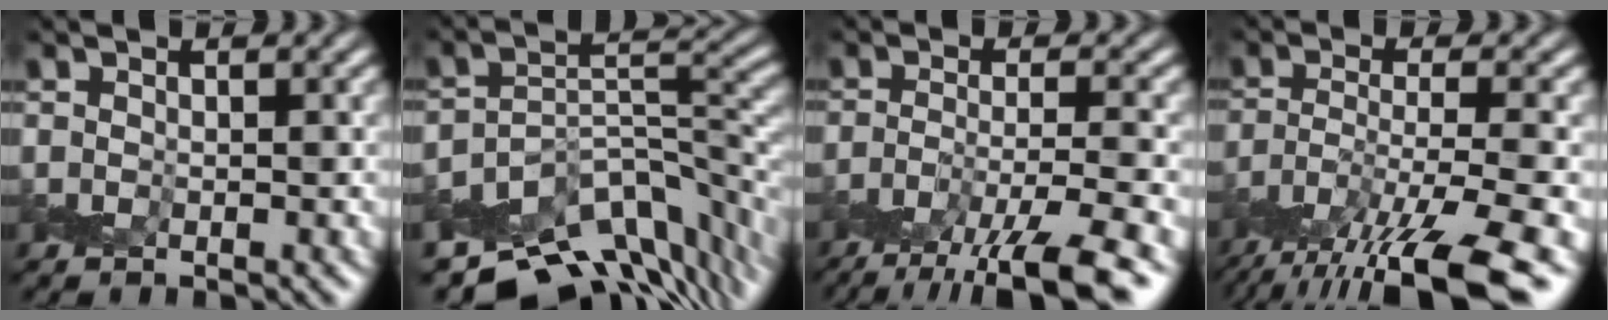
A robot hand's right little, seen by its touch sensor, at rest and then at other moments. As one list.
[{"total": 11.4, "force": [-8.4, 5.2, 5.7], "torque": [-0.086, -0.001, -0.129]}, {"total": 7.4, "force": [-5.0, 1.4, 5.2], "torque": [-0.079, -0.004, -0.091]}, {"total": 10.1, "force": [-7.1, 2.2, 6.8], "torque": [-0.118, -0.009, -0.123]}]